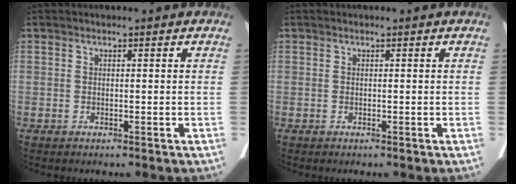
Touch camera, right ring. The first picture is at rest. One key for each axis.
{"total": 0.0}